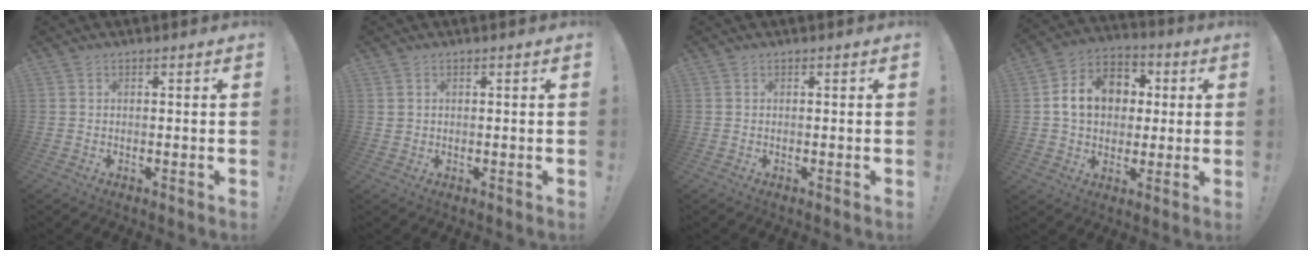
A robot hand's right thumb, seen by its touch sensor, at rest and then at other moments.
{"total": 0.9, "force": [0.5, 0.8, 0.2], "torque": [-0.010, 0.005, 0.011]}
{"total": 0.0}
{"total": 14.2, "force": [2.4, 11.5, 8.0], "torque": [-0.108, 0.004, 0.053]}